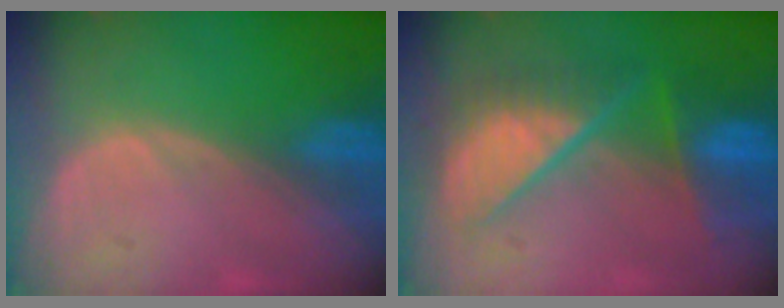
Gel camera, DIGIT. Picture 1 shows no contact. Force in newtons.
{"total": 9.0, "press": 9.0, "slide": 0.9}